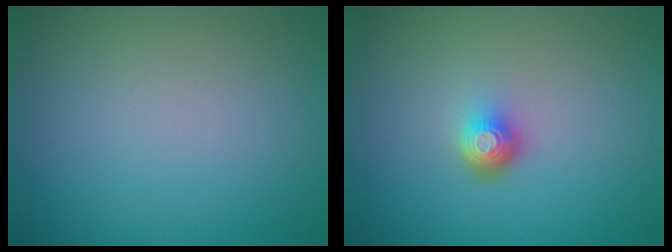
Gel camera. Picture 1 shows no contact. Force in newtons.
{"total": 2.0, "press": 1.4, "slide": 1.4}